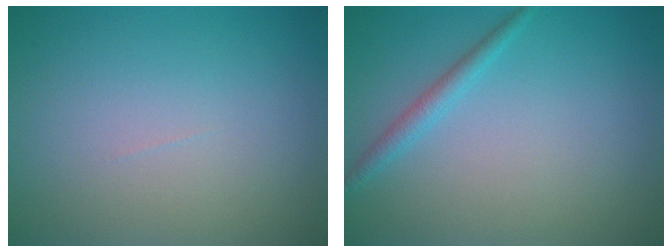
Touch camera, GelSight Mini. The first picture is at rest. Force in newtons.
{"total": 1.5, "press": 1.5, "slide": 0.1}